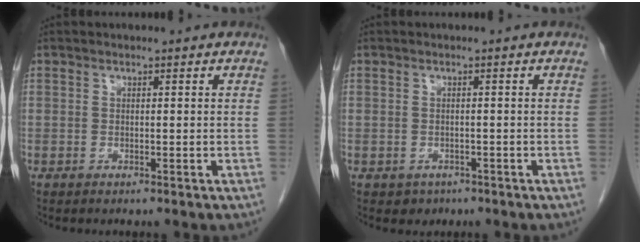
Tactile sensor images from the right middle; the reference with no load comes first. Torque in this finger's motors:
{"motor_torque": [0.23, -0.02, -0.01, -0.01]}